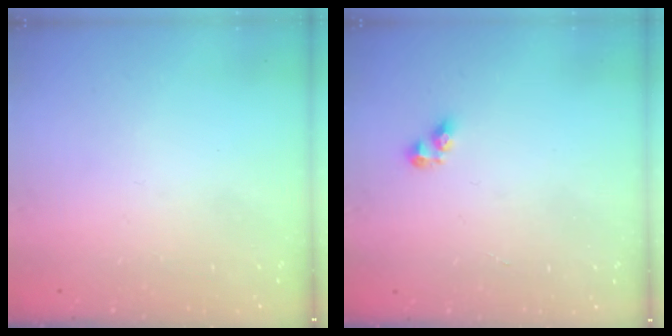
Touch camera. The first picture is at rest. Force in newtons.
{"total": 3.9, "press": 3.8, "slide": 0.4}